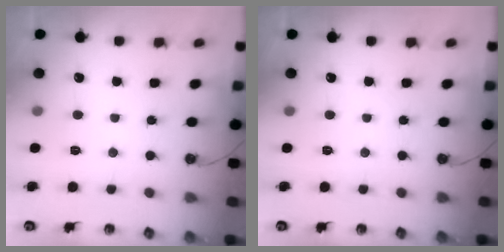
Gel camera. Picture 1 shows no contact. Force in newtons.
{"total": 0.0}